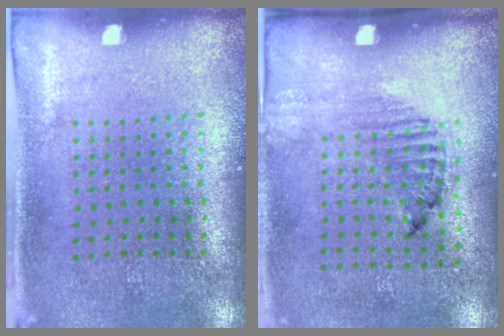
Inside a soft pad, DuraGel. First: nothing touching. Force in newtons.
{"total": 1.3, "press": 1.1, "slide": 0.6}